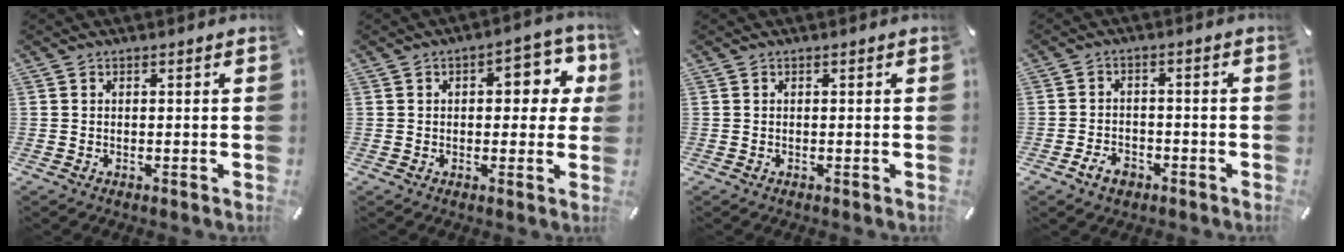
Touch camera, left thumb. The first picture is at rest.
{"total": 9.3, "force": [1.7, 5.3, 7.5], "torque": [-0.087, -0.002, 0.020]}
{"total": 0.0}
{"total": 4.7, "force": [-2.9, 3.0, 2.2], "torque": [-0.047, 0.011, -0.055]}